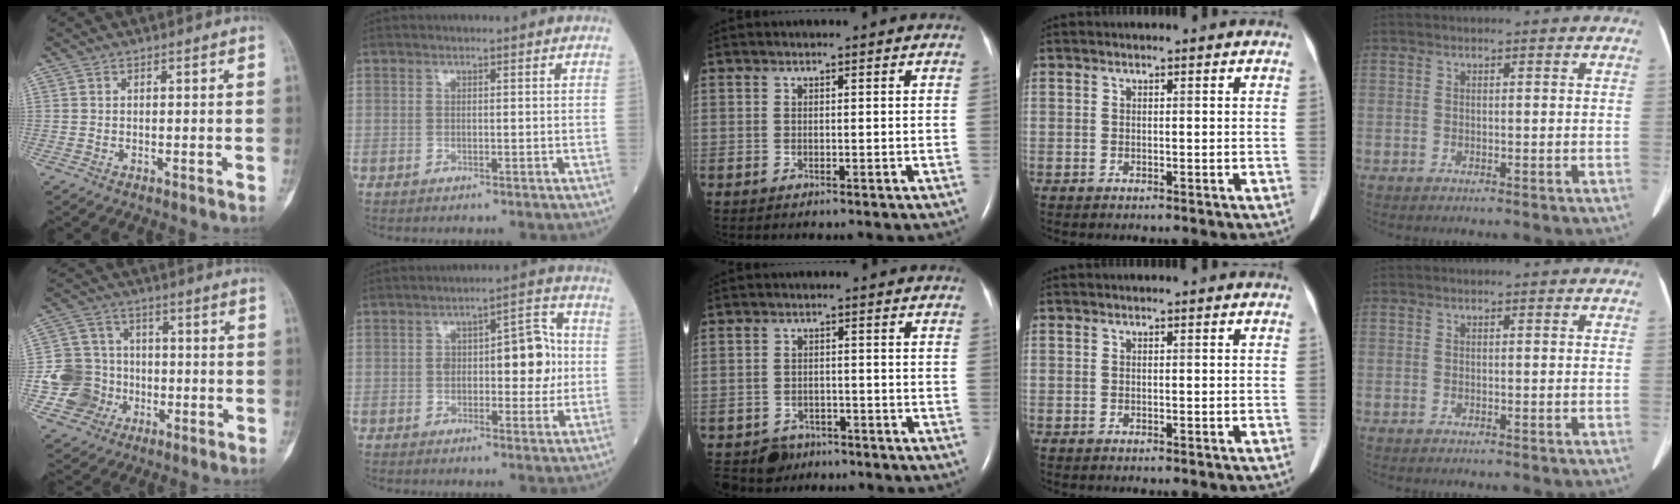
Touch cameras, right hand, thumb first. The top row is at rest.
{"thumb": {"total": 10.9, "force": [-2.4, 10.2, 2.9], "torque": [-0.021, 0.022, -0.042]}, "index": {"total": 9.4, "force": [0.3, 3.9, 8.6], "torque": [-0.116, 0.028, 0.008]}, "middle": {"total": 4.3, "force": [-3.2, 2.8, -0.3], "torque": [0.004, 0.004, -0.050]}}